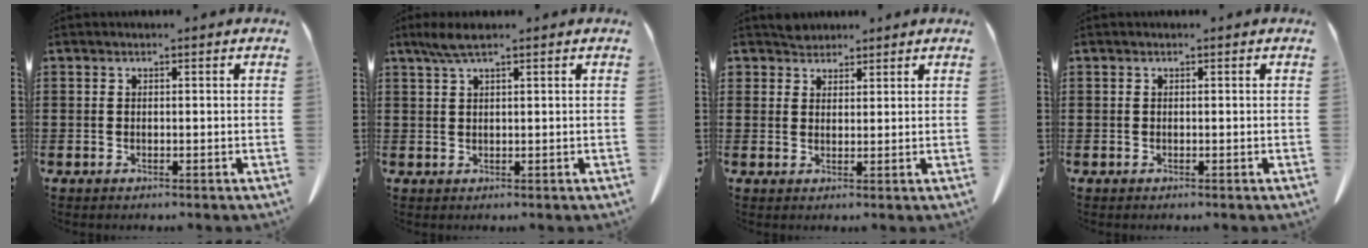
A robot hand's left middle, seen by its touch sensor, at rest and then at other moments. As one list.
[{"total": 2.9, "force": [1.8, 0.3, 2.2], "torque": [-0.047, 0.001, 0.032]}, {"total": 2.4, "force": [2.3, 0.8, -0.2], "torque": [-0.003, 0.005, 0.046]}, {"total": 0.0}]